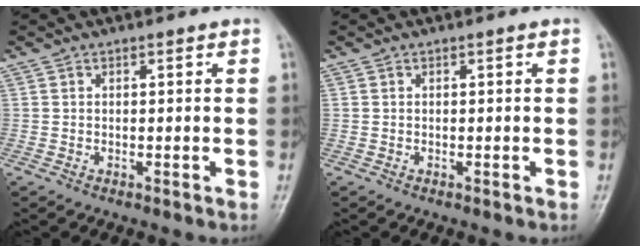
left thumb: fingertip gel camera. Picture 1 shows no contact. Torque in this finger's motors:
{"motor_torque": [-0.05, 0.07, -0.01, -0.05, 0.00]}